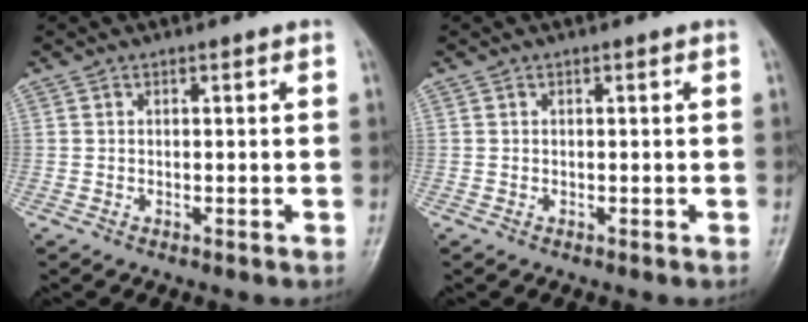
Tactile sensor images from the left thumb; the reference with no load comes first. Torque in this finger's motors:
{"motor_torque": [0.00, 0.00, -0.03, 0.04, 0.00]}